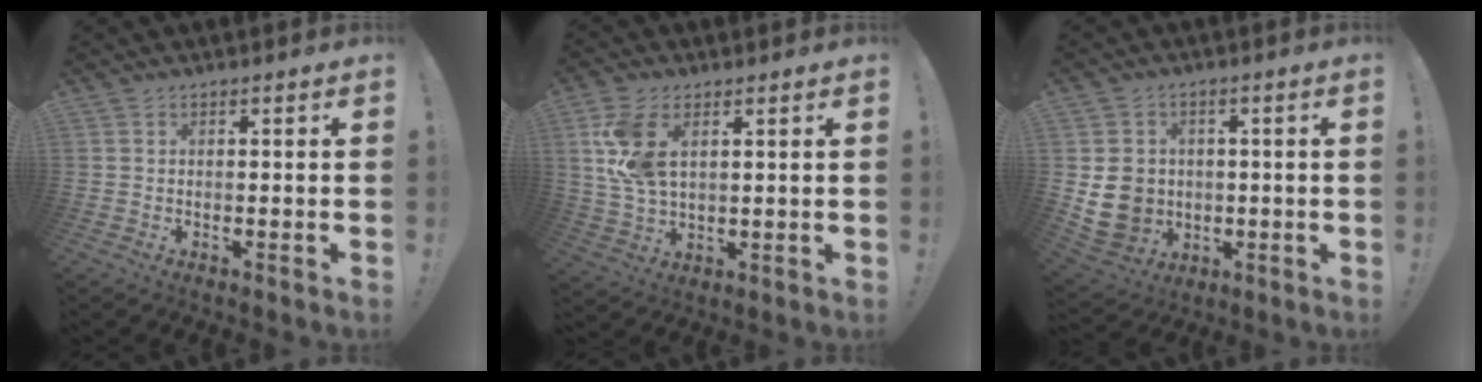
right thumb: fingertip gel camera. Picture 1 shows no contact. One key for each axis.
{"total": 10.9, "fx": 4.2, "fy": 6.0, "fz": 8.1, "tx": -0.160, "ty": -0.012, "tz": 0.079}
{"total": 10.6, "fx": -0.4, "fy": 9.5, "fz": 4.5, "tx": -0.092, "ty": 0.005, "tz": 0.001}